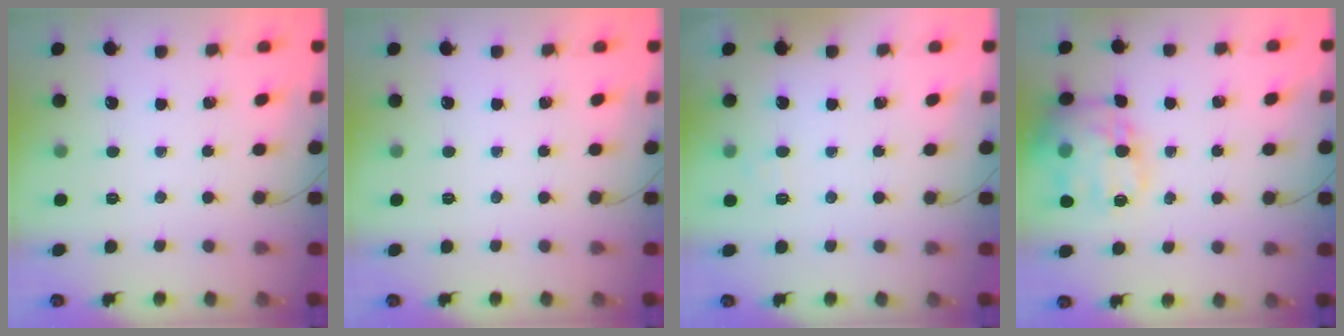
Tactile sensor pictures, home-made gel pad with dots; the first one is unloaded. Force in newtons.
{"total": 0.0}
{"total": 4.3, "press": 4.2, "slide": 1.0}
{"total": 18.4, "press": 18.3, "slide": 2.3}